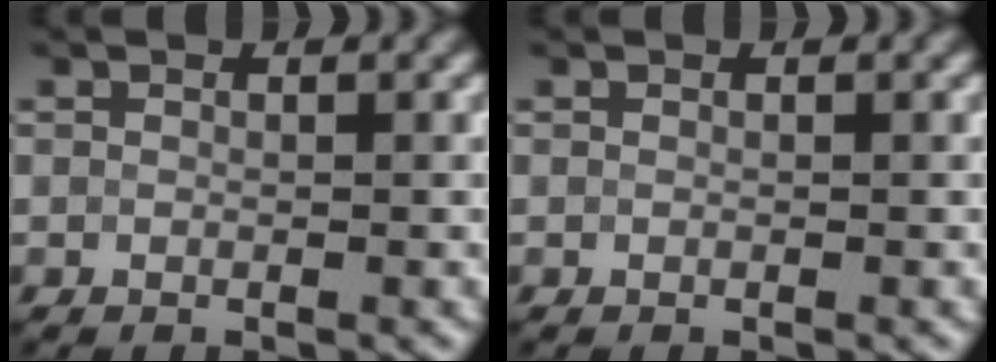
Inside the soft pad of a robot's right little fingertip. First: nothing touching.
{"total": 0.0}